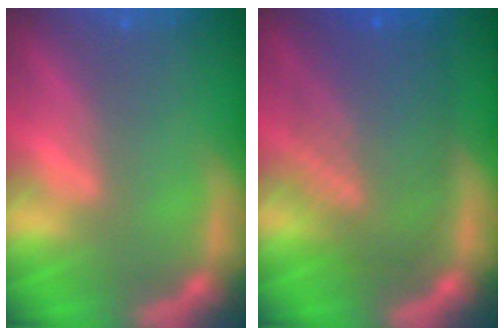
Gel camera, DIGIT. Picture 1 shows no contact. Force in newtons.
{"total": 9.0}